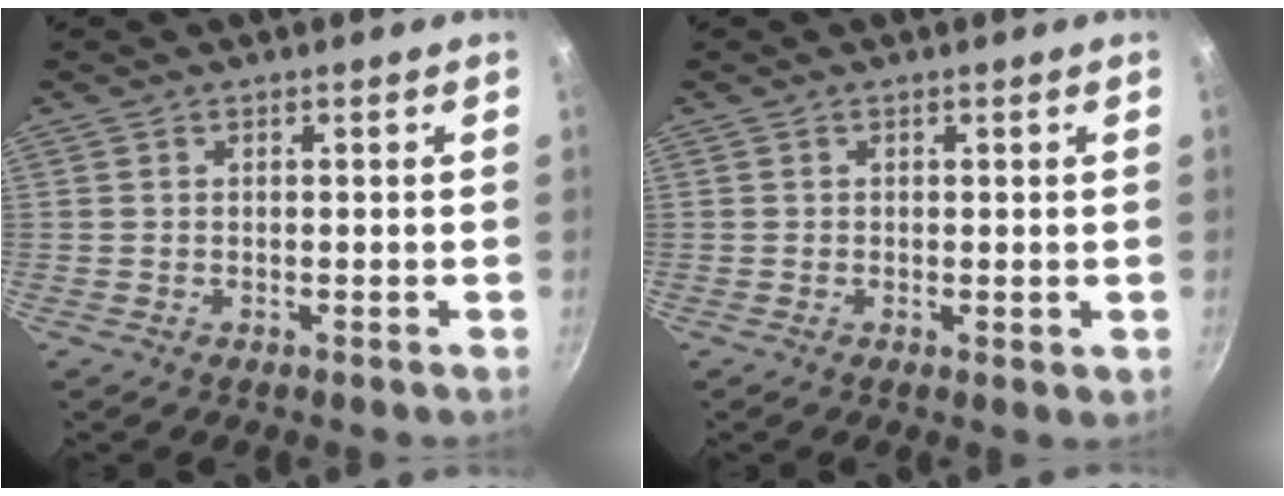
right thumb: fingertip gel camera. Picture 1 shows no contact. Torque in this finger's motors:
{"motor_torque": [-0.26, 0.23, -0.34, 0.10, 0.00]}